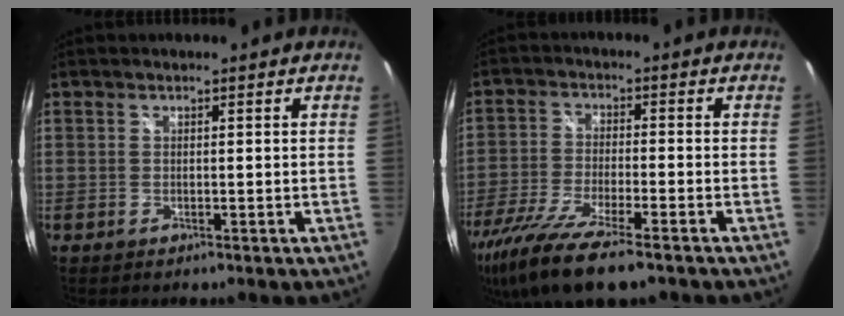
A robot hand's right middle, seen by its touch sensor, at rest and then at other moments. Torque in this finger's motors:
{"motor_torque": [1.15, -0.99, 0.26, 0.10]}